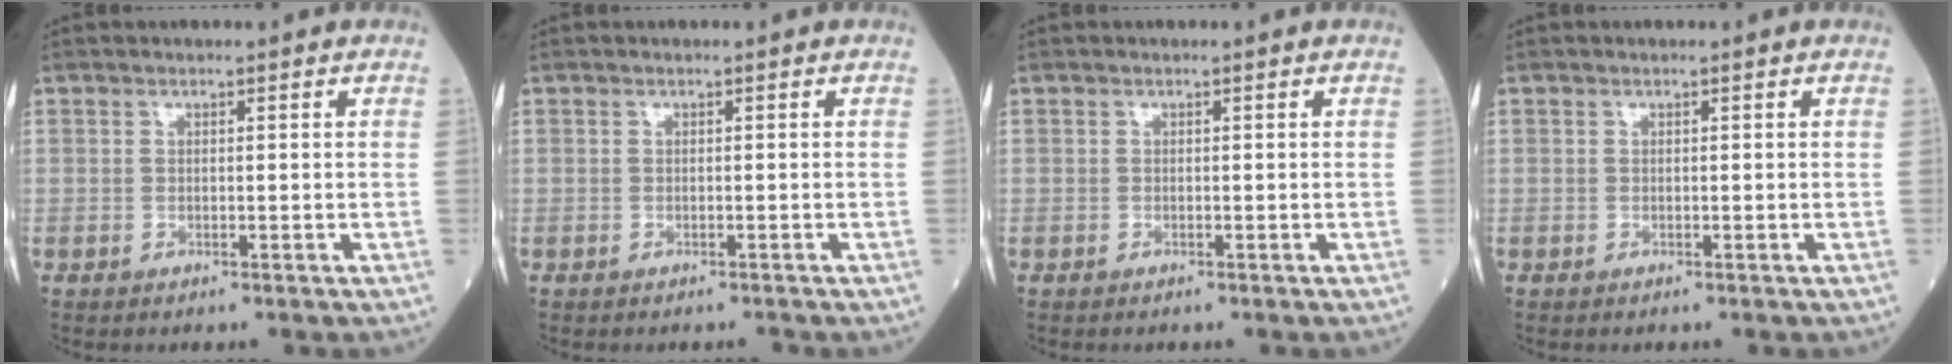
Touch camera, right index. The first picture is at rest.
{"total": 0.0}
{"total": 0.0}
{"total": 0.0}